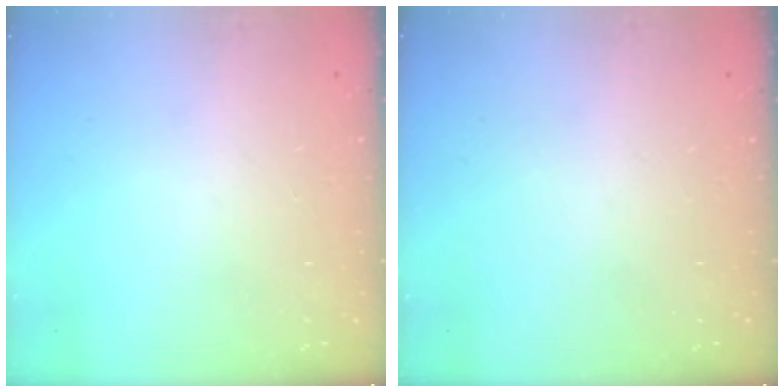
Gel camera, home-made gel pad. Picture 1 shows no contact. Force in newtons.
{"total": 0.0}